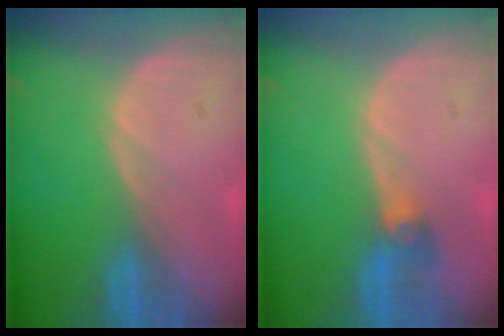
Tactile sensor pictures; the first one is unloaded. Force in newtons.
{"total": 3.0, "press": 2.6, "slide": 1.4}